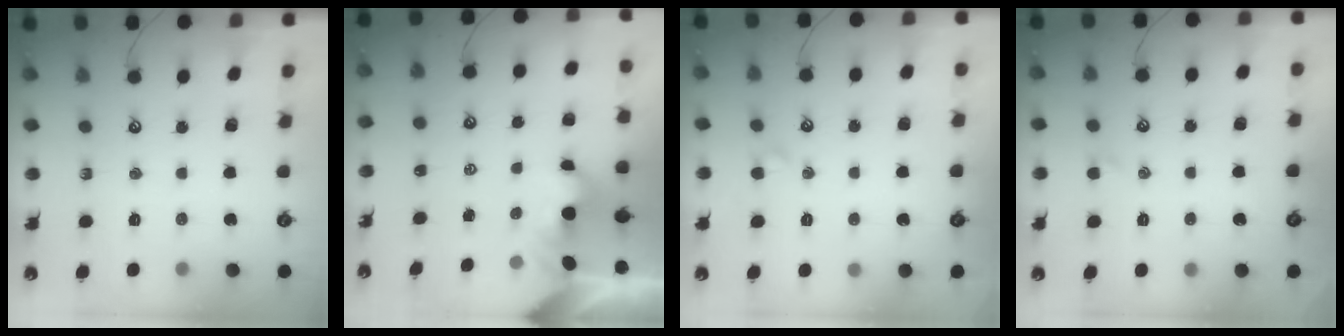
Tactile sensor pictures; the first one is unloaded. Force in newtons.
{"total": 1.7, "press": 1.6, "slide": 0.3}
{"total": 2.0, "press": 2.0, "slide": 0.4}
{"total": 1.3, "press": 1.1, "slide": 0.7}